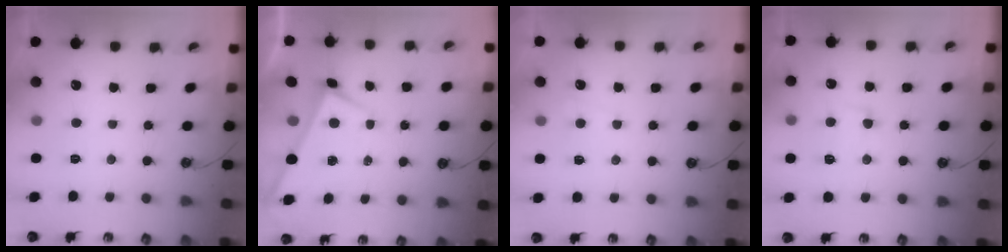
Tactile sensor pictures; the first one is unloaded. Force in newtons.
{"total": 1.2, "press": 1.1, "slide": 0.4}
{"total": 1.6, "press": 1.5, "slide": 0.4}
{"total": 0.8, "press": 0.1, "slide": 0.8}